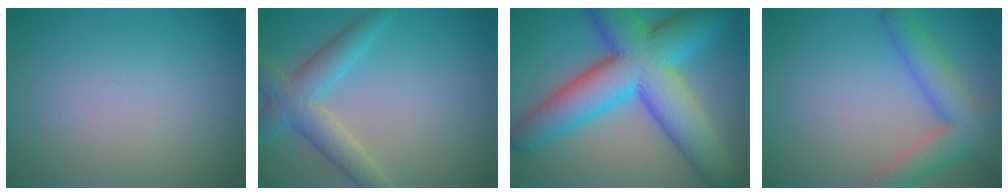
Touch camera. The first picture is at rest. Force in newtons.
{"total": 4.7, "press": 4.7, "slide": 0.2}
{"total": 13.5, "press": 13.5, "slide": 0.0}
{"total": 5.0, "press": 5.0, "slide": 0.3}